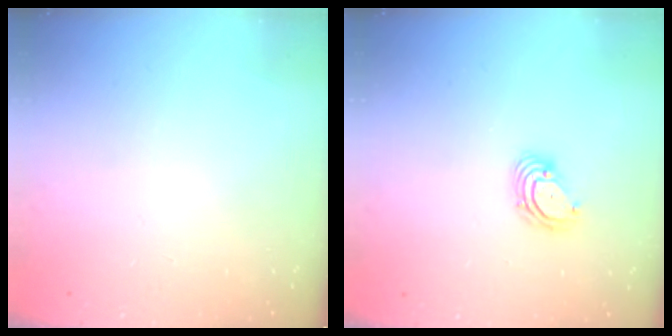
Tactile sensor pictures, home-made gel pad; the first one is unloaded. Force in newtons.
{"total": 3.9, "press": 3.9, "slide": 0.2}